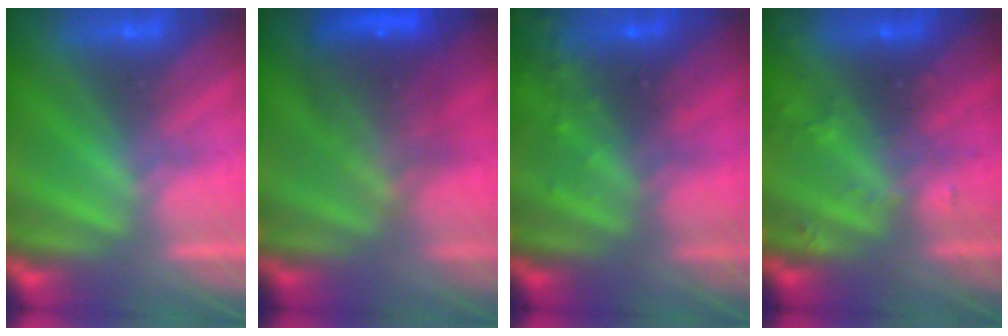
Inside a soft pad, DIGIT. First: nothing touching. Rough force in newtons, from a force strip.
{"total": 7.4}
{"total": 7.7}
{"total": 2.4}